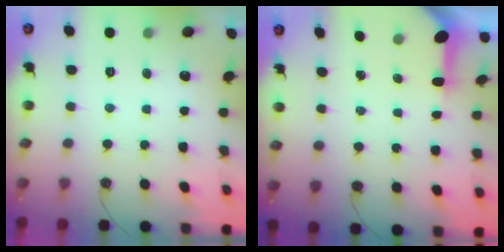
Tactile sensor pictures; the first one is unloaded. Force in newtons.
{"total": 3.3, "press": 3.3, "slide": 0.4}